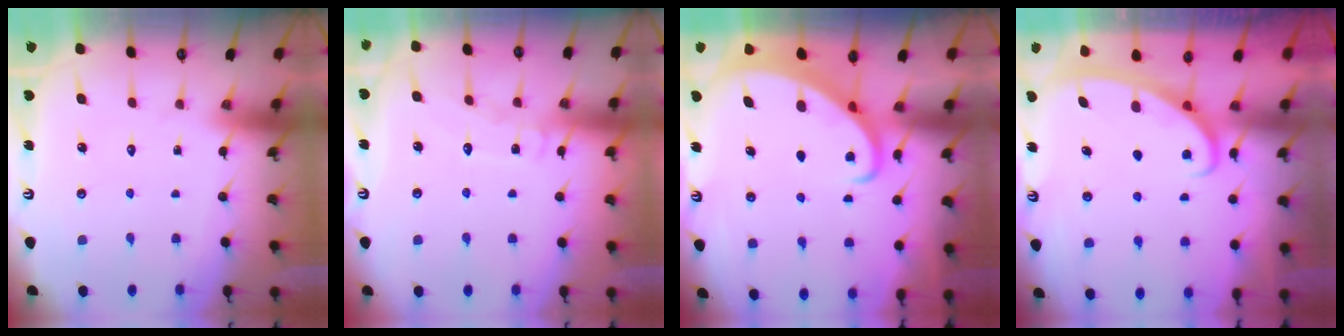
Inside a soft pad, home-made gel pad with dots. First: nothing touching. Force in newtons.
{"total": 7.5, "press": 7.5, "slide": 0.6}
{"total": 2.2, "press": 2.2, "slide": 0.3}
{"total": 3.0, "press": 2.9, "slide": 0.4}